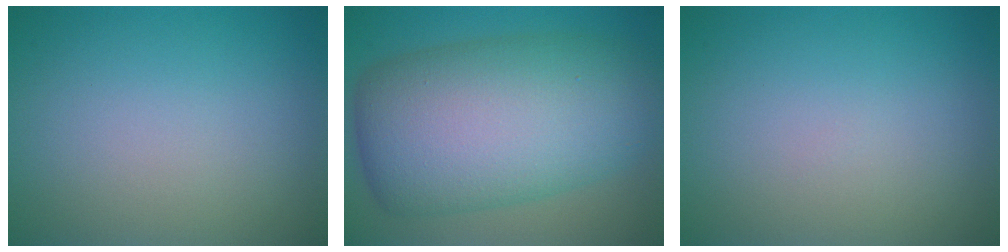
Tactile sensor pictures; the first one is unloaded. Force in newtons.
{"total": 13.0, "press": 13.0, "slide": 0.2}
{"total": 0.0}